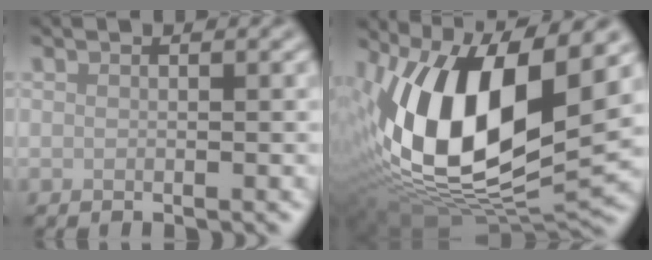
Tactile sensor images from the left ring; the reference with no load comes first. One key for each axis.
{"total": 15.9, "fx": 2.3, "fy": 7.7, "fz": 13.7, "tx": -0.255, "ty": -0.009, "tz": 0.035}